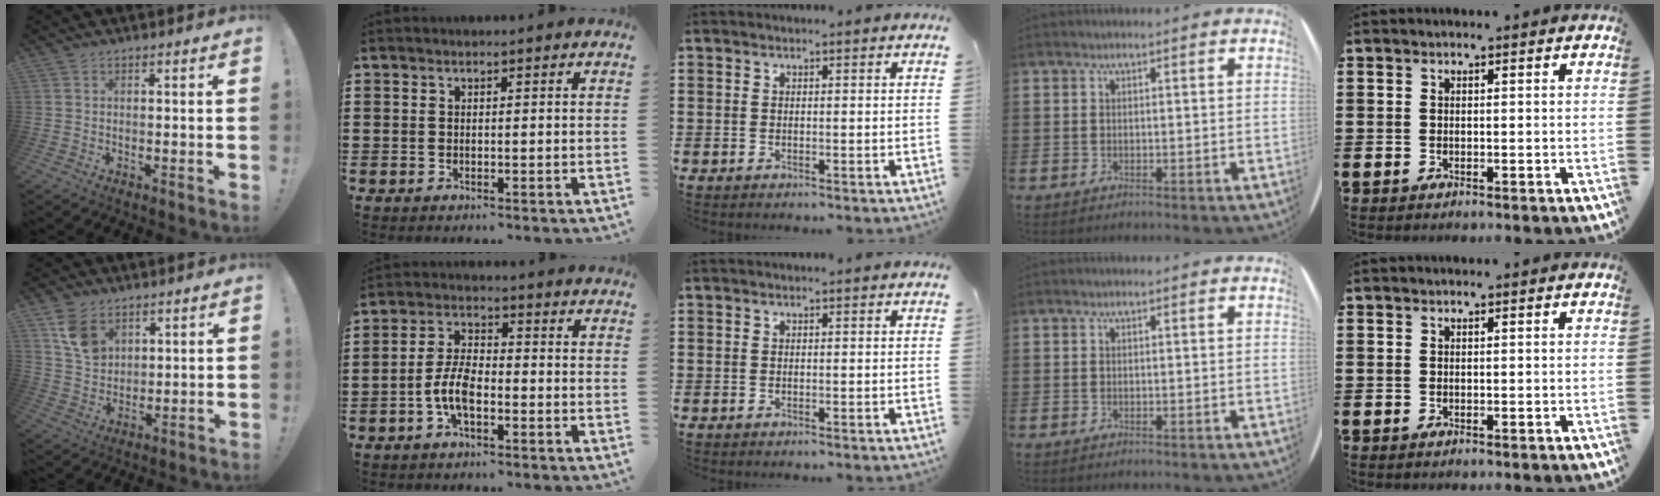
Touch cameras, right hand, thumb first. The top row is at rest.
{"thumb": {"total": 9.7, "force": [5.3, 6.8, 4.3], "torque": [-0.063, -0.022, 0.105]}, "index": {"total": 6.3, "force": [-2.3, 2.8, 5.2], "torque": [-0.130, -0.003, -0.054]}}